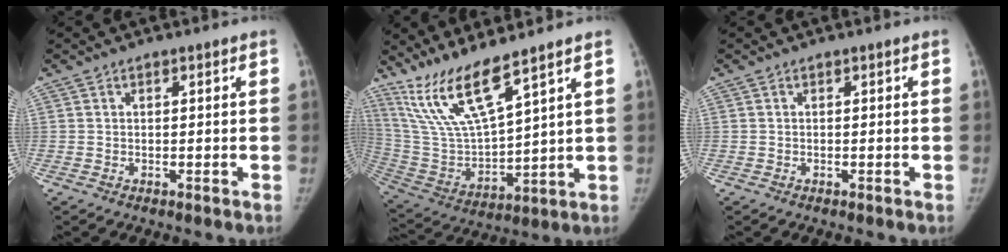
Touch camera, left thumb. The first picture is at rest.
{"total": 13.5, "force": [10.1, 1.8, 8.7], "torque": [-0.170, -0.058, 0.221]}
{"total": 0.0}